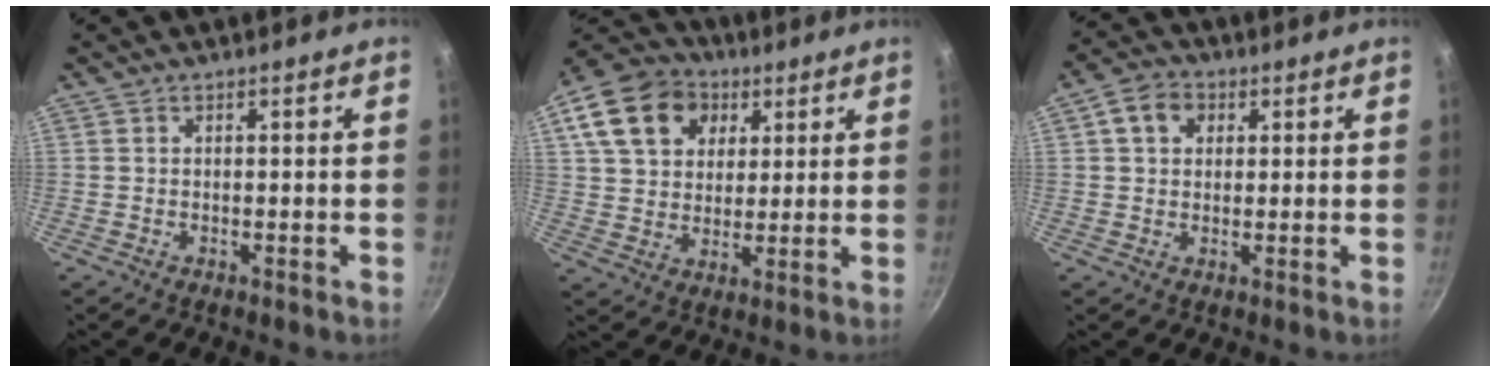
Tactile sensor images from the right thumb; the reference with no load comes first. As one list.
[{"total": 17.9, "force": [7.2, 13.4, 9.4], "torque": [-0.161, 0.013, 0.118]}, {"total": 6.1, "force": [2.0, 4.8, 3.2], "torque": [-0.037, 0.007, 0.023]}]